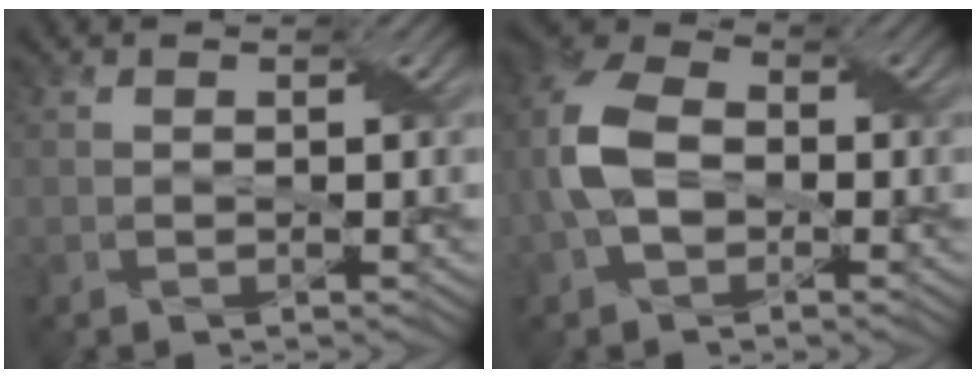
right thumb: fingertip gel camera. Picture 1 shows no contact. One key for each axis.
{"total": 8.4, "fx": -0.8, "fy": 5.8, "fz": 6.0, "tx": -0.151, "ty": 0.008, "tz": -0.025}